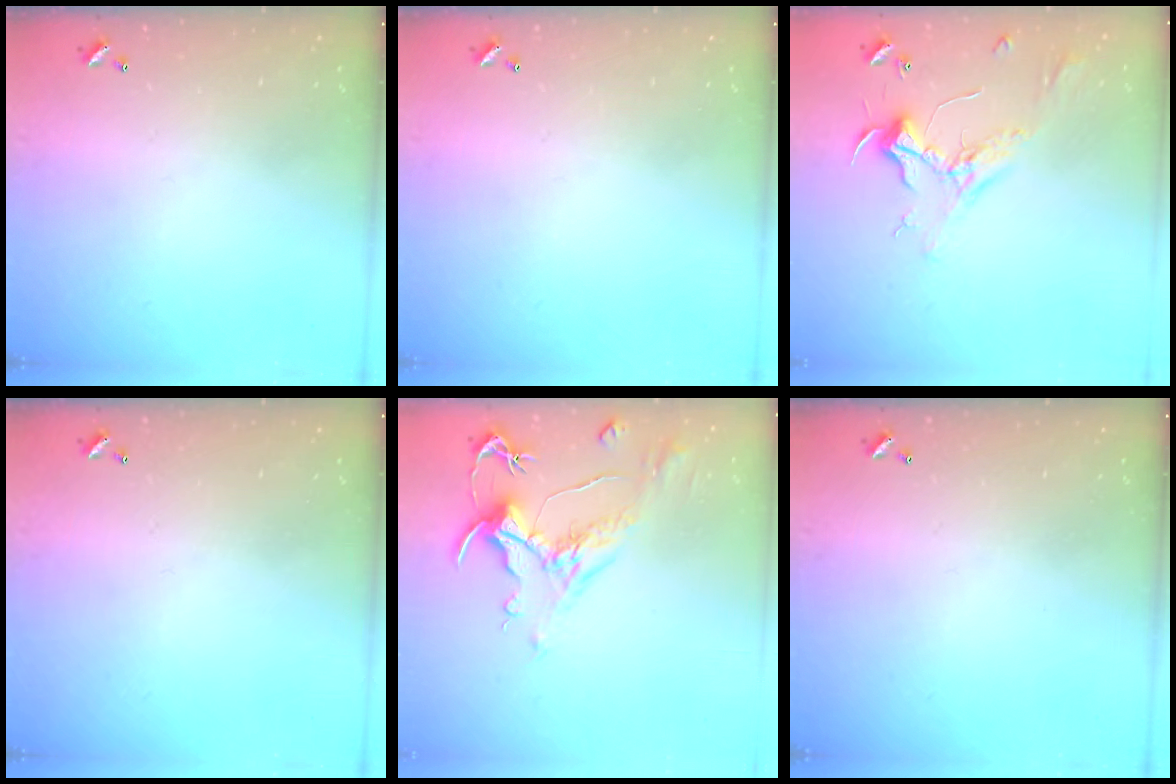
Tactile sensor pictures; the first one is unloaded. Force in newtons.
{"total": 0.0}
{"total": 2.5, "press": 2.3, "slide": 0.8}
{"total": 0.0}
{"total": 1.6, "press": 0.7, "slide": 1.5}
{"total": 0.0}